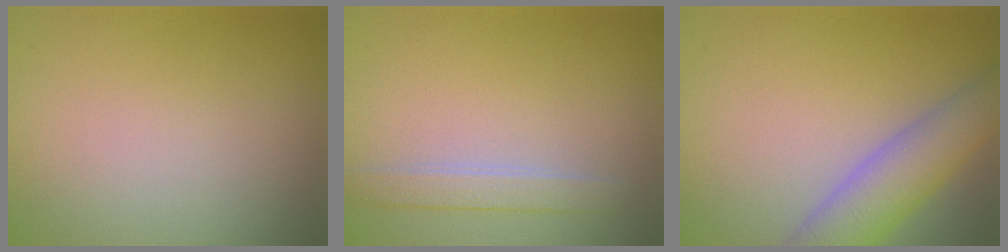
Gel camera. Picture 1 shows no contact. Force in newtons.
{"total": 2.0, "press": 2.0, "slide": 0.2}
{"total": 6.0, "press": 5.9, "slide": 0.4}